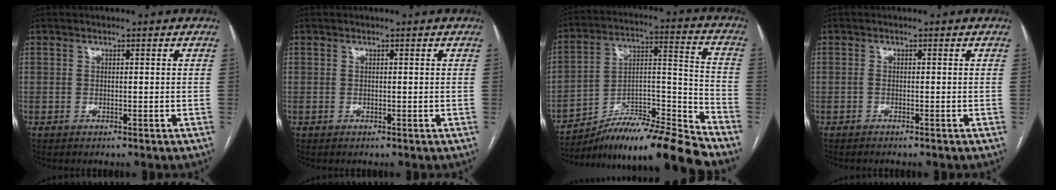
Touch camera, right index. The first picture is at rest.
{"total": 0.0}
{"total": 18.2, "force": [-16.3, -0.7, 8.0], "torque": [-0.141, 0.028, -0.281]}
{"total": 1.8, "force": [-1.5, 0.0, 0.9], "torque": [-0.011, 0.001, -0.021]}